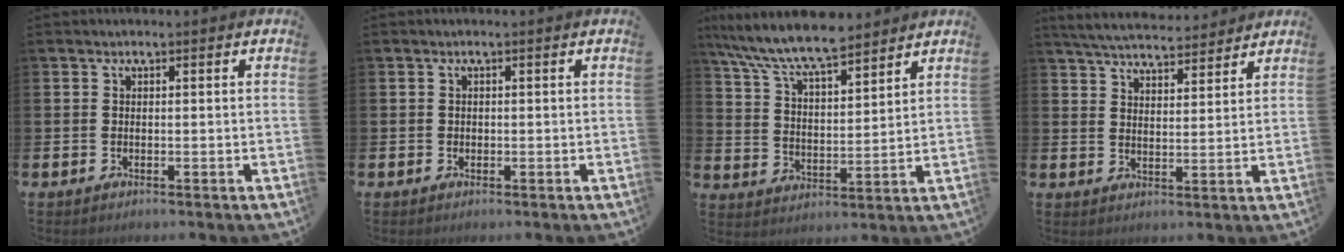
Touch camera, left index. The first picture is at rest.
{"total": 0.5, "force": [0.0, 0.5, 0.1], "torque": [0.004, 0.005, -0.002]}
{"total": 8.6, "force": [7.8, 1.4, 3.3], "torque": [-0.099, -0.039, 0.140]}
{"total": 5.4, "force": [5.3, 0.8, 0.8], "torque": [-0.032, -0.029, 0.094]}